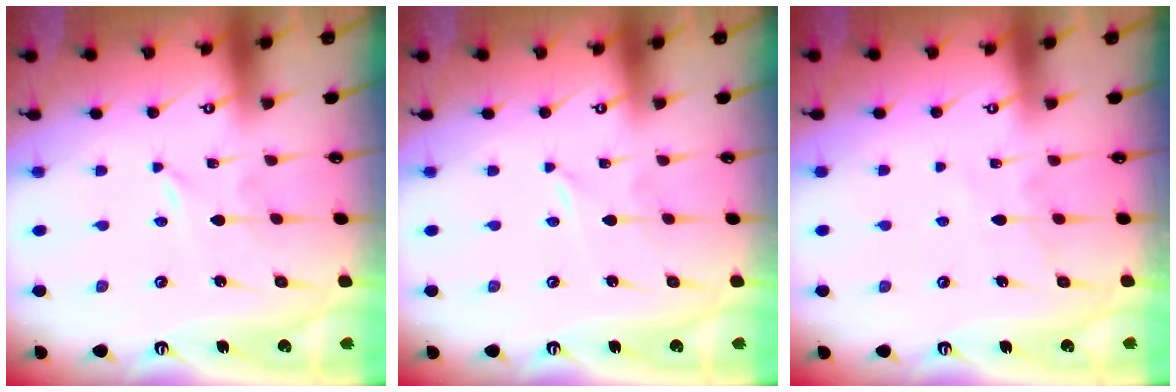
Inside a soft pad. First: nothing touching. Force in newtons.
{"total": 0.0}
{"total": 5.3, "press": 5.2, "slide": 0.7}